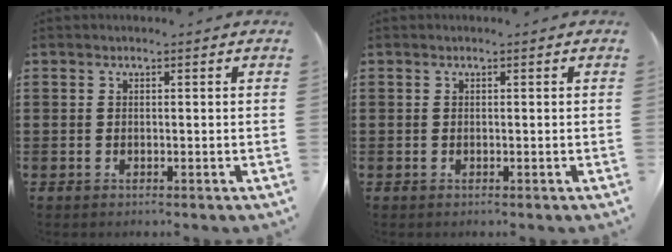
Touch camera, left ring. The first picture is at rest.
{"total": 0.0}